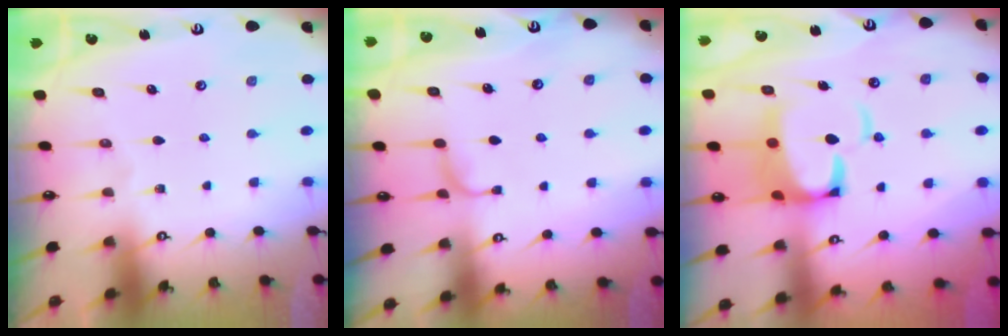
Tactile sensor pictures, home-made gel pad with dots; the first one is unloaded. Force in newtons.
{"total": 1.9, "press": 1.8, "slide": 0.6}
{"total": 8.8, "press": 8.7, "slide": 1.4}